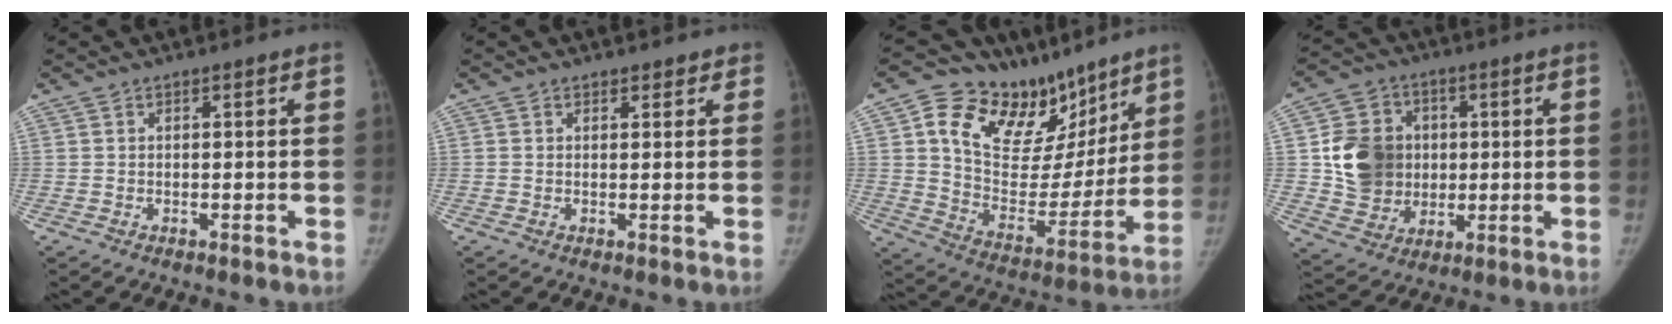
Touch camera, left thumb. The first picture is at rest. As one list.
[{"total": 1.5, "force": [1.1, 1.0, 0.1], "torque": [0.018, -0.004, 0.007]}, {"total": 25.0, "force": [14.7, 13.9, 14.6], "torque": [-0.175, -0.051, 0.242]}, {"total": 13.7, "force": [1.1, 11.9, 6.8], "torque": [-0.086, 0.000, 0.029]}]